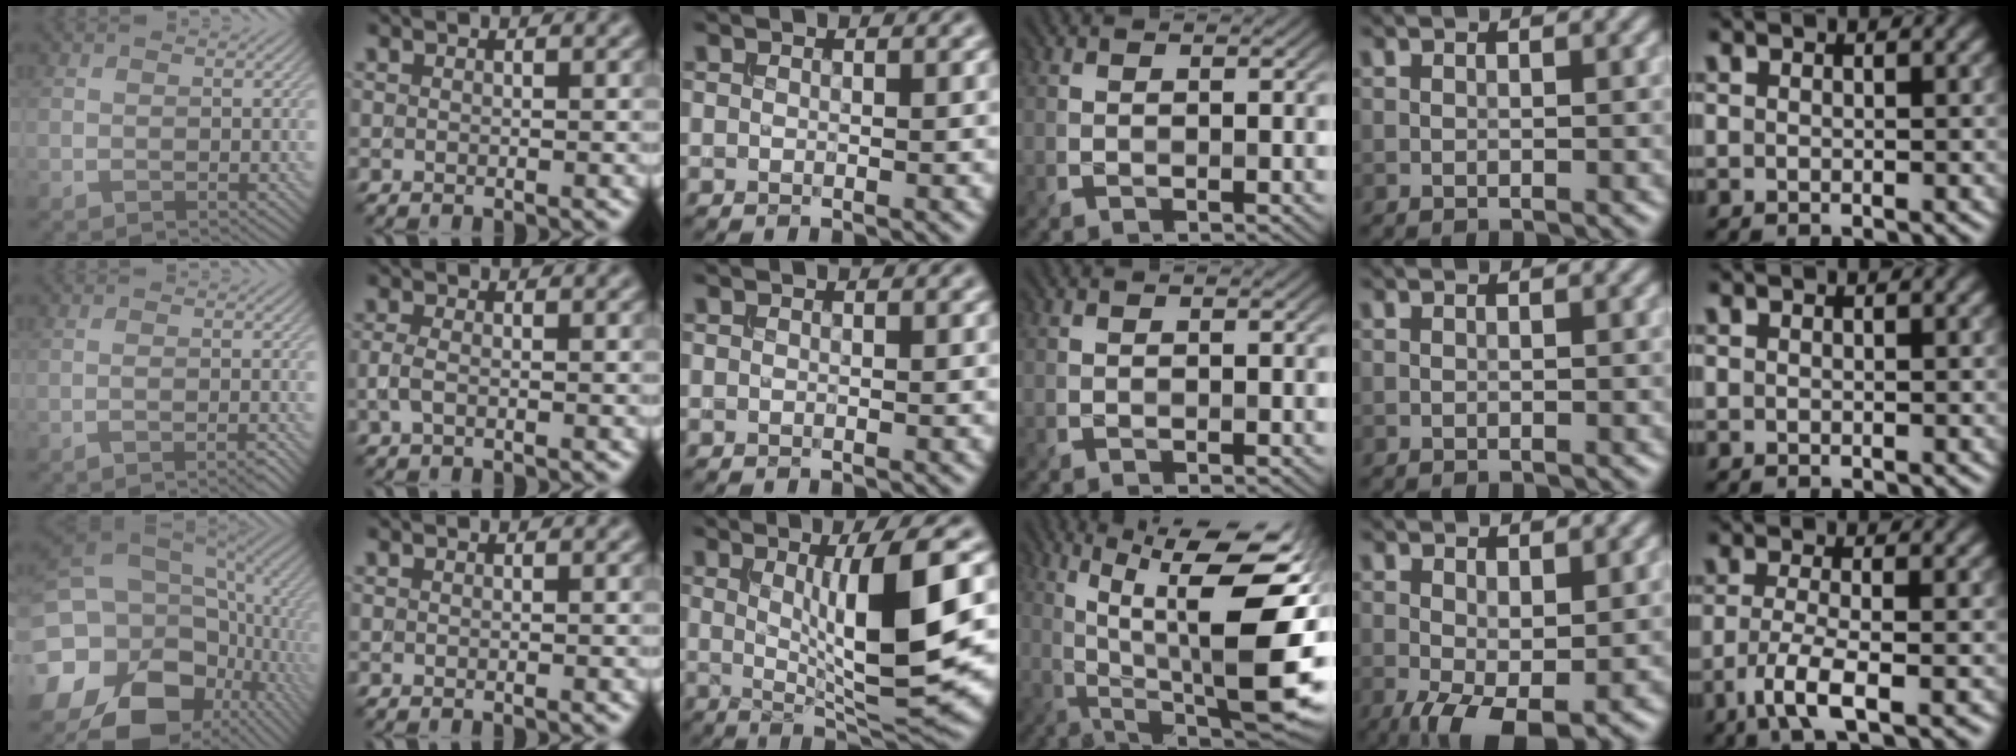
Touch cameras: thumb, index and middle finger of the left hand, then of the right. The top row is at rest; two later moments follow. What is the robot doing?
{"motion": "insert", "object": "backpack"}